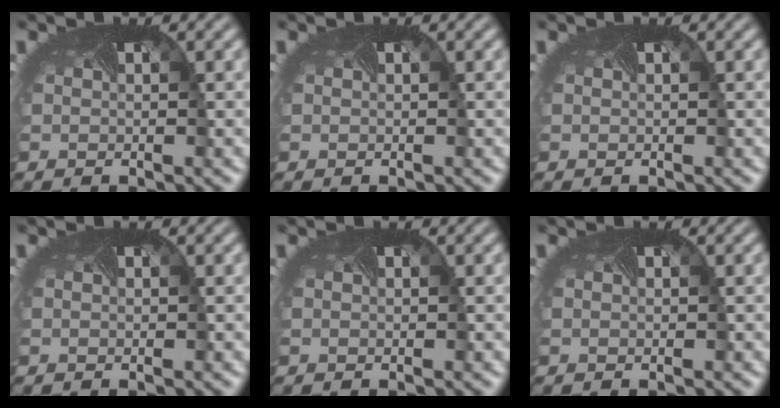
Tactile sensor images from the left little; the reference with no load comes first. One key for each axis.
{"total": 0.0}
{"total": 0.0}
{"total": 0.0}
{"total": 0.0}
{"total": 0.0}